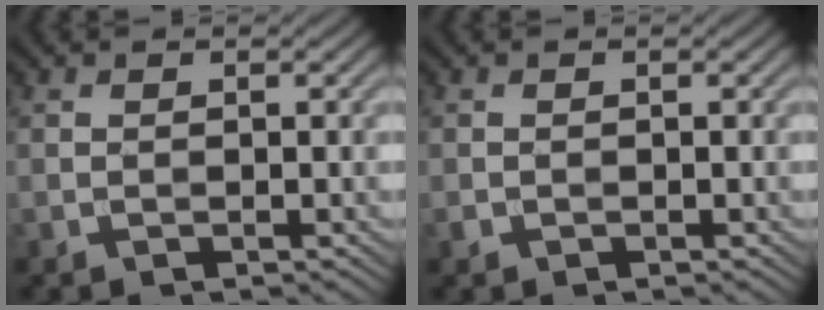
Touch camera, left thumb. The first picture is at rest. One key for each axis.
{"total": 0.6, "fx": -0.3, "fy": 0.5, "fz": 0.1, "tx": -0.003, "ty": -0.005, "tz": -0.006}